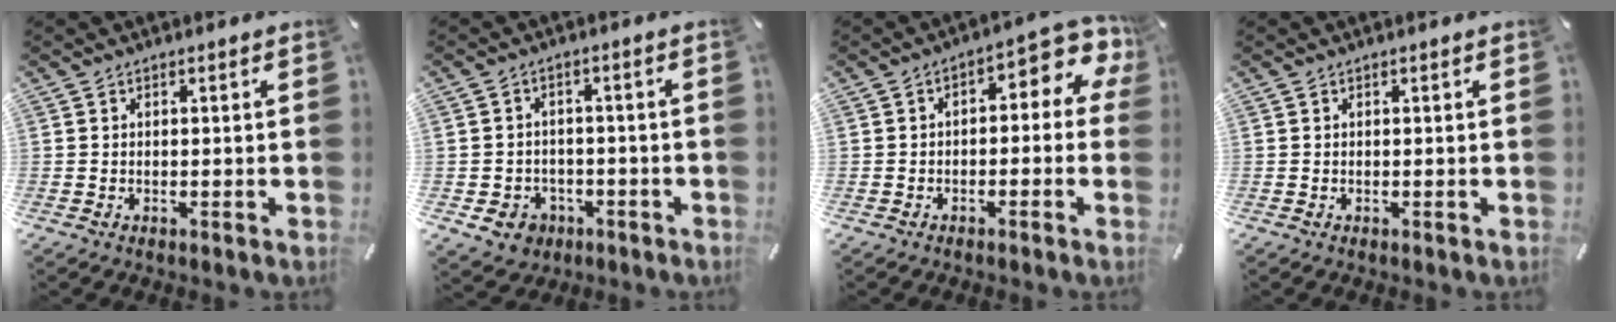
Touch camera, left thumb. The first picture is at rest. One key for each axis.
{"total": 6.1, "fx": -2.7, "fy": 5.1, "fz": 2.1, "tx": -0.046, "ty": 0.016, "tz": -0.052}
{"total": 6.6, "fx": 1.3, "fy": 3.4, "fz": 5.5, "tx": -0.066, "ty": -0.018, "tz": 0.014}
{"total": 0.0}